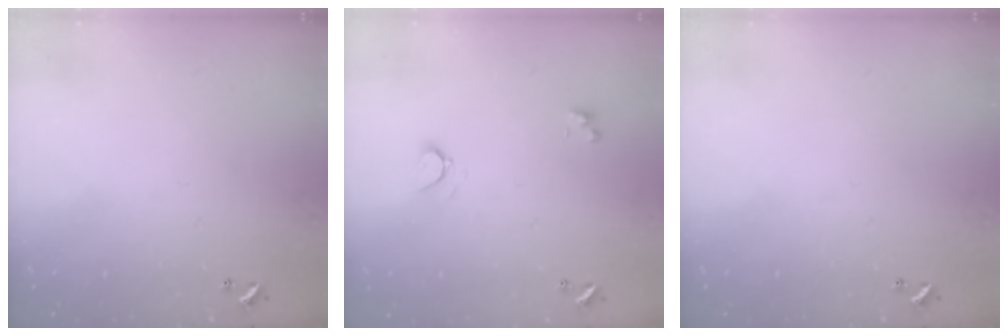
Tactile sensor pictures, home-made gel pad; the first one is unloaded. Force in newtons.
{"total": 0.8, "press": 0.5, "slide": 0.6}
{"total": 0.0}